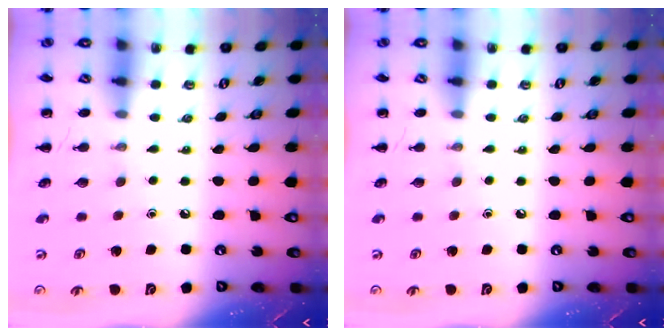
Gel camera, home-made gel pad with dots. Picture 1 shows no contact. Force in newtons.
{"total": 0.0}